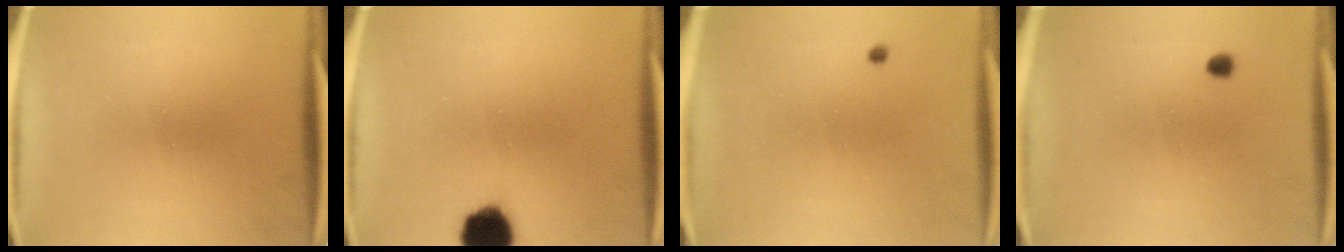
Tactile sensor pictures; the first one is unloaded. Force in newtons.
{"total": 10.3}
{"total": 0.5}
{"total": 1.0}